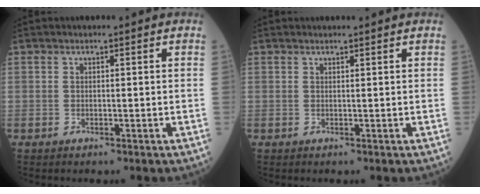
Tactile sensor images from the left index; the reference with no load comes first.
{"total": 1.7, "force": [1.7, 0.0, 0.4], "torque": [-0.009, 0.010, 0.024]}